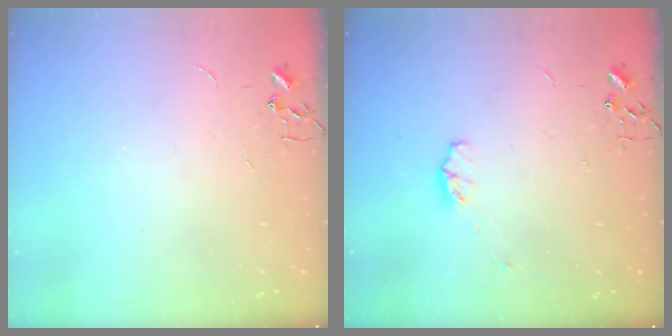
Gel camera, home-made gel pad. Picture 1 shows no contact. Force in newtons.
{"total": 5.0, "press": 4.9, "slide": 0.7}